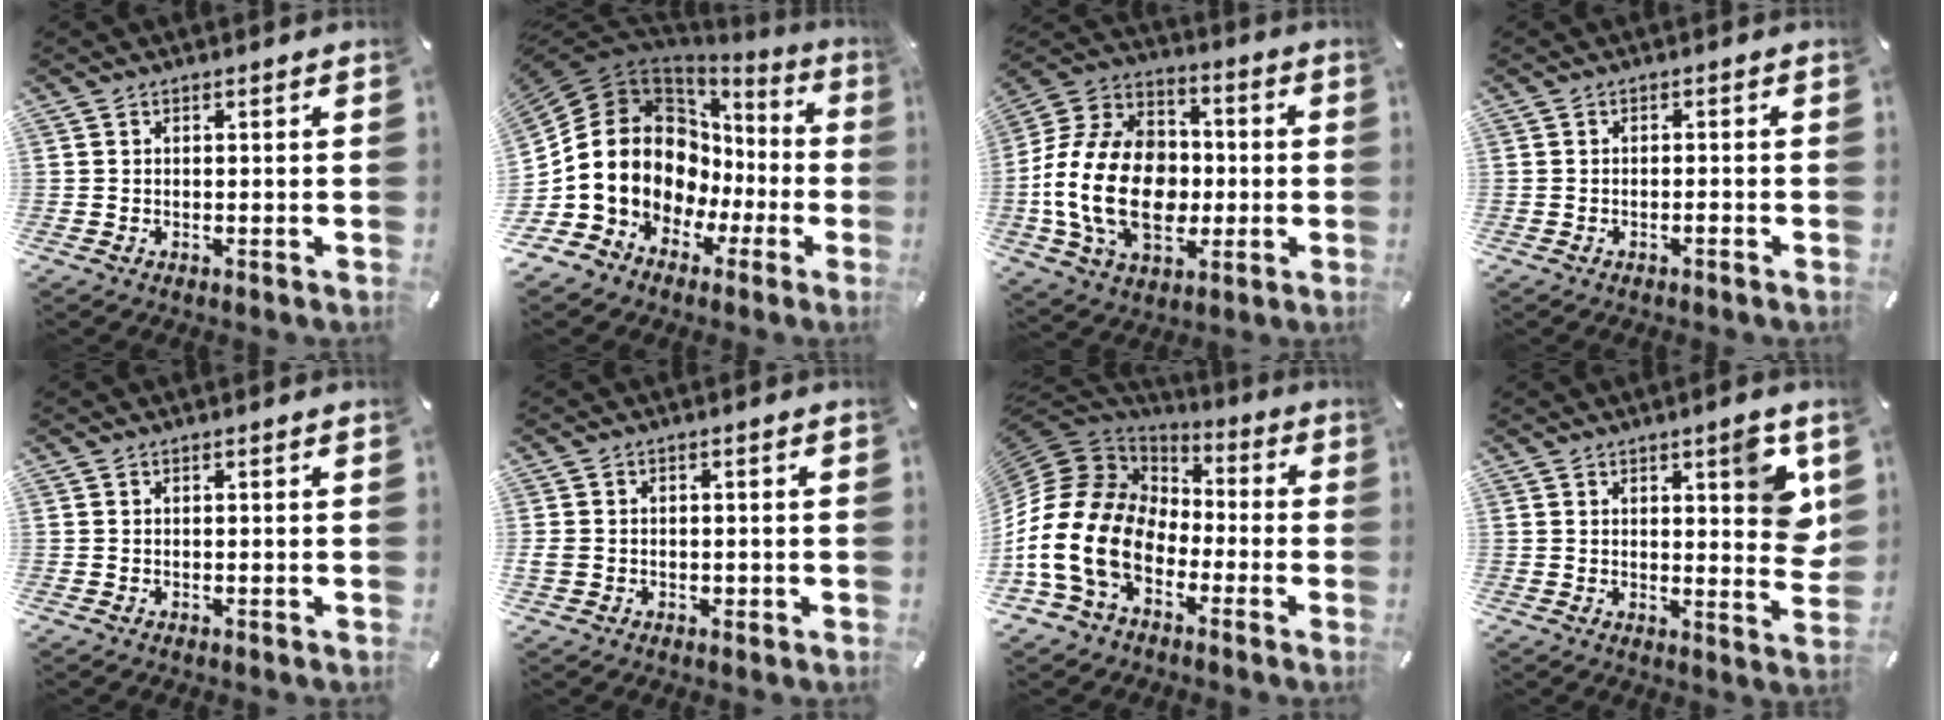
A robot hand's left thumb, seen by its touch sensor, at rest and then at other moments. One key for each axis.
{"total": 16.8, "fx": 1.2, "fy": 14.3, "fz": 8.7, "tx": -0.176, "ty": -0.044, "tz": 0.038}
{"total": 21.9, "fx": -3.2, "fy": 16.0, "fz": 14.6, "tx": -0.310, "ty": 0.016, "tz": -0.050}
{"total": 1.3, "fx": -0.9, "fy": 0.4, "fz": 0.8, "tx": -0.016, "ty": 0.000, "tz": -0.017}
{"total": 0.0}
{"total": 2.6, "fx": -0.7, "fy": 2.3, "fz": 1.0, "tx": -0.018, "ty": 0.003, "tz": -0.013}
{"total": 18.1, "fx": -5.7, "fy": 13.4, "fz": 10.8, "tx": -0.255, "ty": 0.010, "tz": -0.104}
{"total": 9.4, "fx": 4.5, "fy": 2.8, "fz": 7.7, "tx": -0.087, "ty": -0.035, "tz": 0.067}